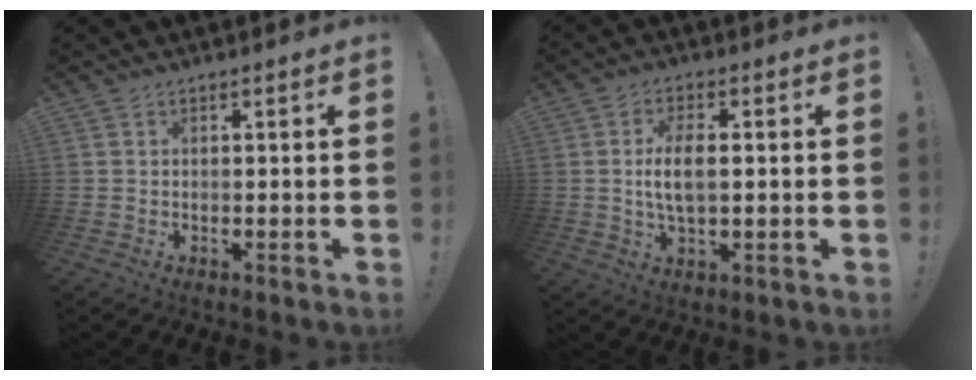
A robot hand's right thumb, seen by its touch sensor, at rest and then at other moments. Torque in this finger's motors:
{"motor_torque": [0.02, 0.30, 0.50, -0.32, 0.06]}